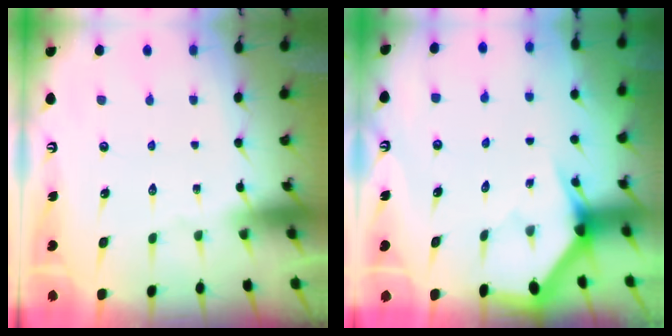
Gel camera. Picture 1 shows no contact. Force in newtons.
{"total": 2.9, "press": 2.9, "slide": 0.1}